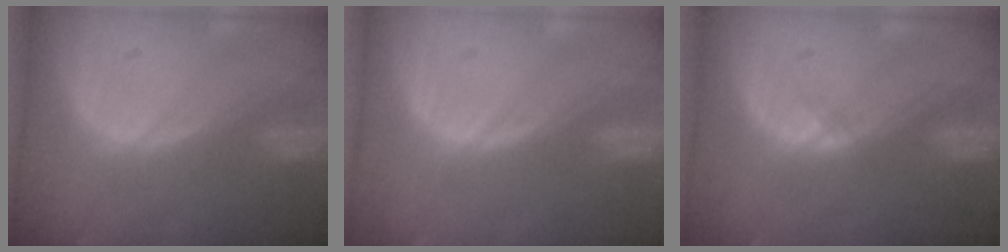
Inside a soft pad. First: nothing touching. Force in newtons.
{"total": 0.0}
{"total": 0.8, "press": 0.5, "slide": 0.6}